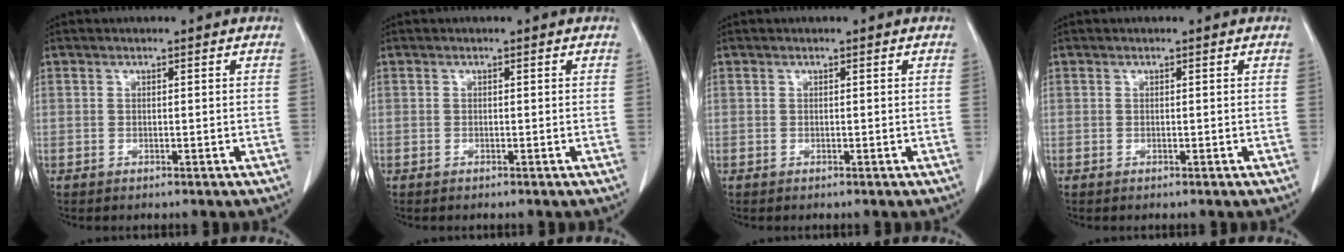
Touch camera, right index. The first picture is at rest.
{"total": 0.0}
{"total": 0.0}
{"total": 0.0}